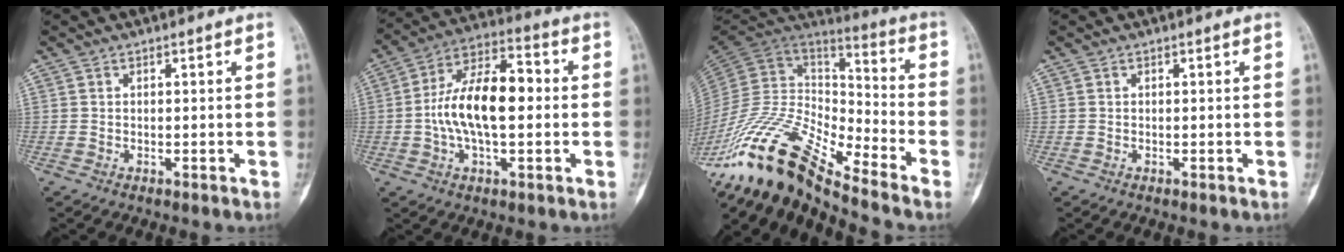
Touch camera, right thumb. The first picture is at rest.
{"total": 15.5, "force": [-0.3, 7.5, 13.6], "torque": [-0.236, 0.033, -0.014]}
{"total": 19.3, "force": [-14.6, 4.3, 11.9], "torque": [-0.225, 0.085, -0.278]}
{"total": 0.0}